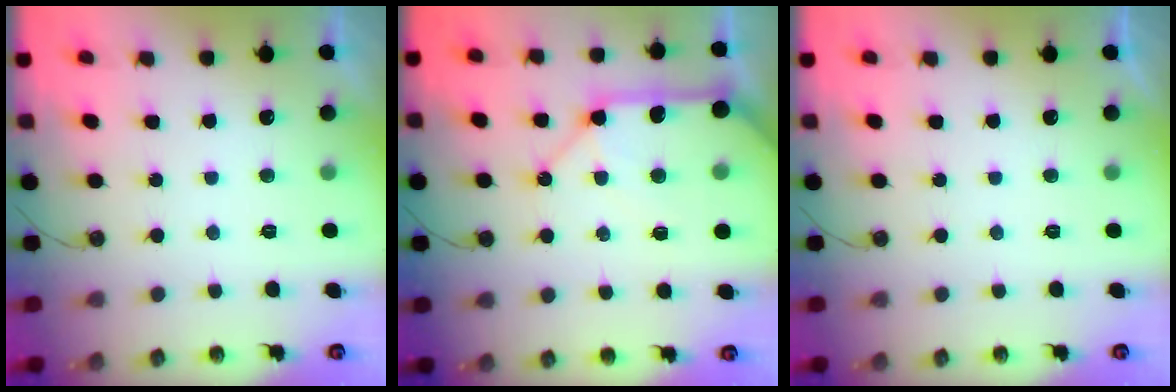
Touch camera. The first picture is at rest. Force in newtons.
{"total": 14.4, "press": 14.3, "slide": 2.1}
{"total": 0.0}